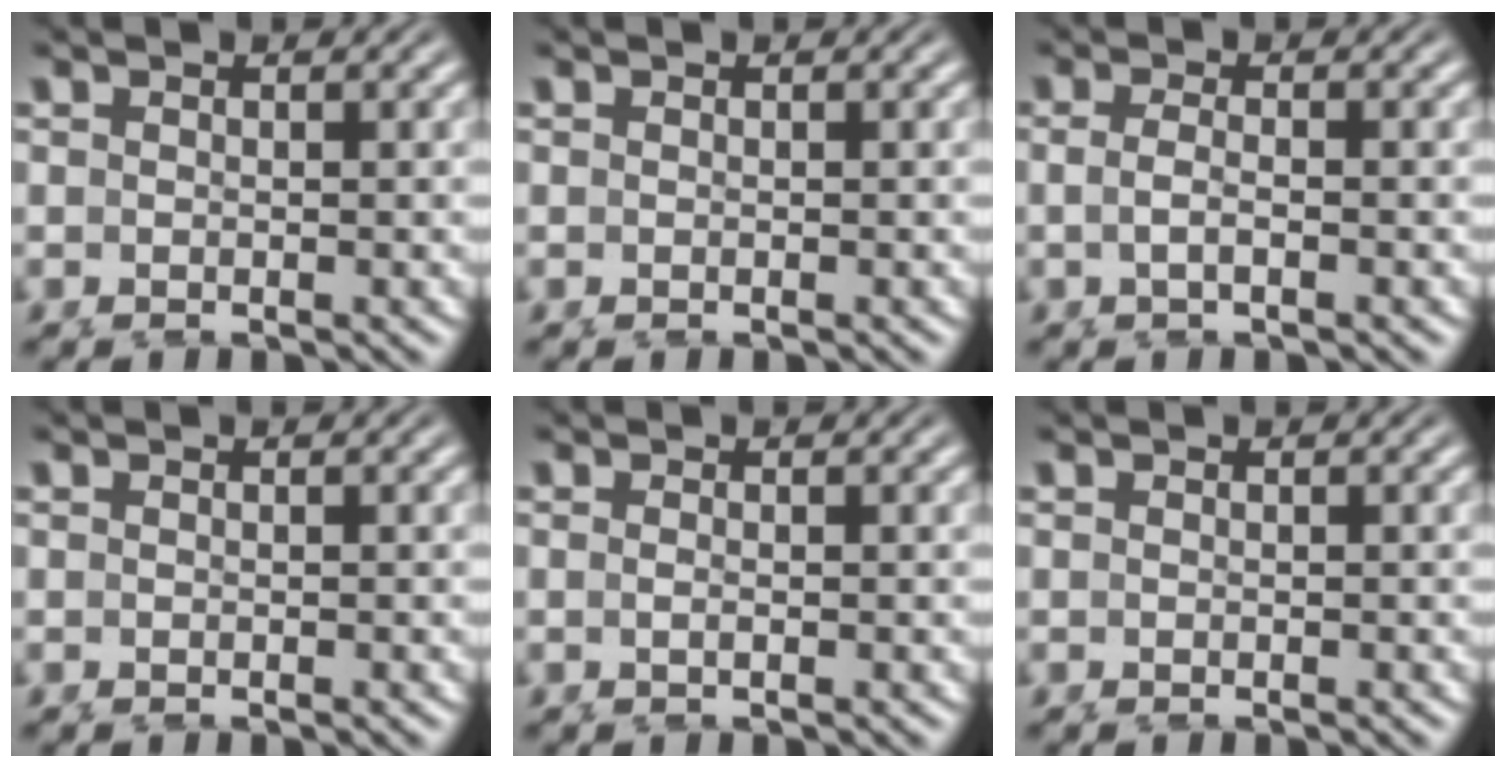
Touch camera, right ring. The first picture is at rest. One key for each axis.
{"total": 0.0}
{"total": 1.6, "fx": -0.3, "fy": 0.1, "fz": 1.6, "tx": -0.044, "ty": -0.014, "tz": 0.004}
{"total": 0.0}
{"total": 0.8, "fx": 0.0, "fy": -0.5, "fz": 0.6, "tx": -0.018, "ty": -0.002, "tz": 0.002}
{"total": 0.0}